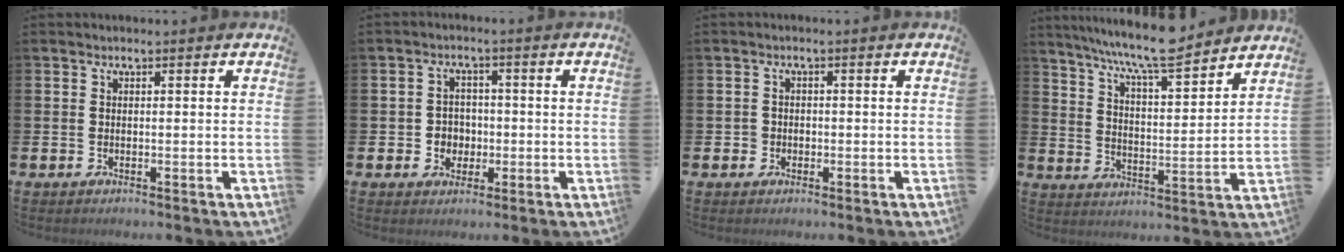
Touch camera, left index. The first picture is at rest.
{"total": 3.2, "force": [-0.5, 3.0, 0.8], "torque": [-0.019, 0.003, -0.019]}
{"total": 1.4, "force": [-0.5, 1.3, 0.2], "torque": [0.002, 0.002, -0.014]}
{"total": 8.8, "force": [8.2, 0.3, 3.3], "torque": [-0.086, -0.052, 0.144]}